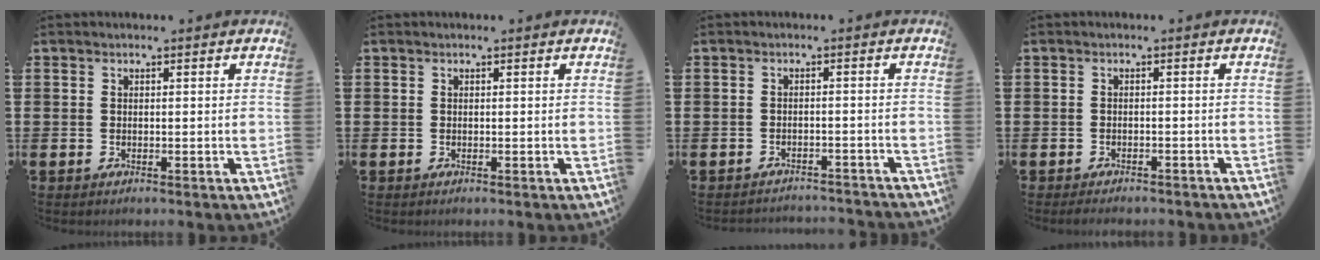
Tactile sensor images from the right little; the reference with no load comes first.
{"total": 0.0}
{"total": 1.6, "force": [-1.6, -0.1, -0.1], "torque": [-0.003, 0.005, -0.034]}
{"total": 1.1, "force": [-1.0, 0.1, 0.3], "torque": [-0.008, 0.000, -0.021]}